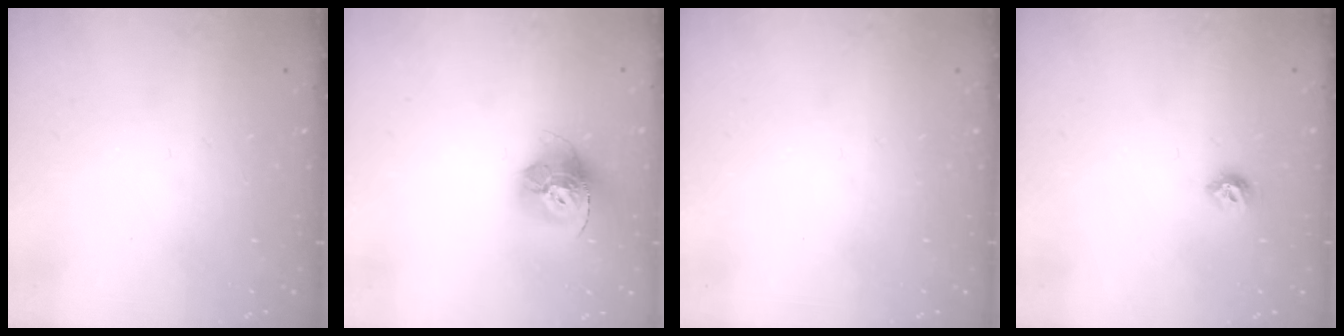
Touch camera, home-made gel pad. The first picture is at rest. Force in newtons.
{"total": 14.5, "press": 14.4, "slide": 1.6}
{"total": 0.0}
{"total": 6.6, "press": 6.6, "slide": 0.4}